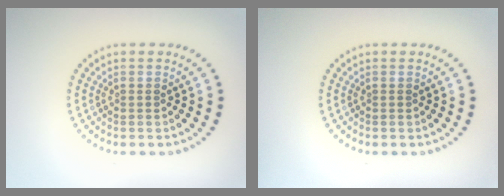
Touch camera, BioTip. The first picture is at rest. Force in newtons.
{"total": 0.0}